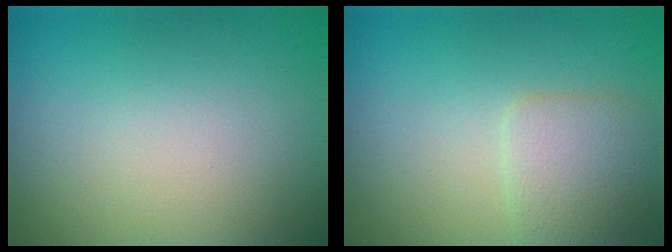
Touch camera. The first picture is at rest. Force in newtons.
{"total": 2.9, "press": 2.9, "slide": 0.0}